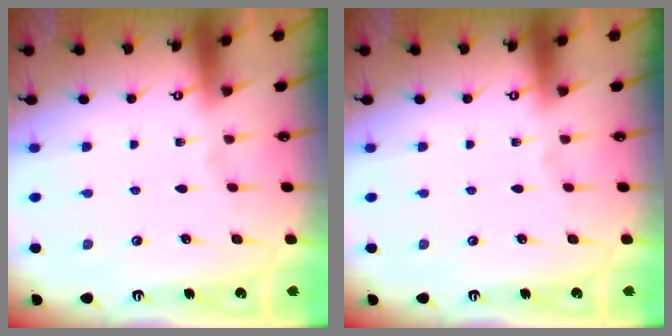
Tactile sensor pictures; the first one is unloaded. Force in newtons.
{"total": 0.0}